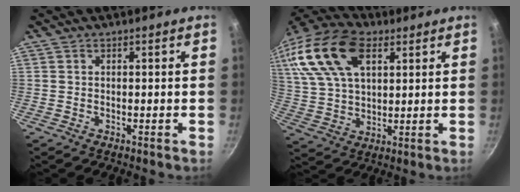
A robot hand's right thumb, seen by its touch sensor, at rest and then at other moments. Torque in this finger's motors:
{"motor_torque": [-0.80, 3.18, 0.72, -0.22, 0.18]}